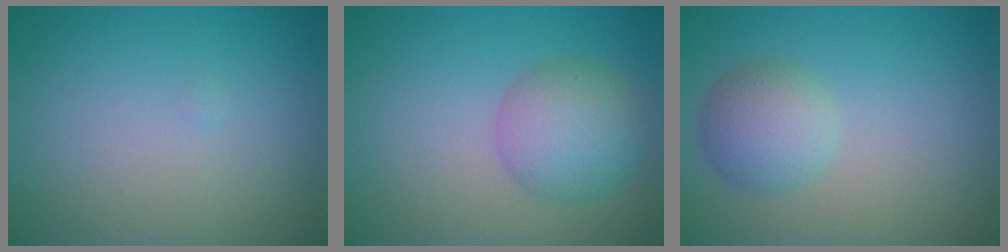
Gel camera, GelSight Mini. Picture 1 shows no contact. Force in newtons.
{"total": 4.6, "press": 4.6, "slide": 0.1}
{"total": 3.2, "press": 3.2, "slide": 0.3}